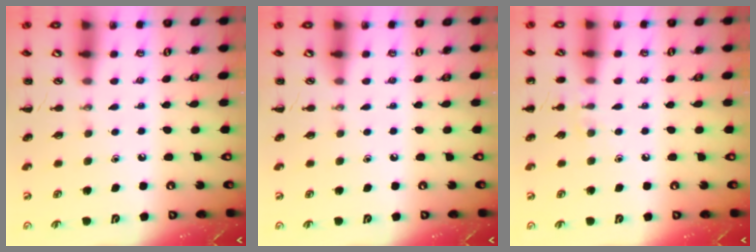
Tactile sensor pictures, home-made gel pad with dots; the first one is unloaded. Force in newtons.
{"total": 0.0}
{"total": 5.9, "press": 5.6, "slide": 1.8}